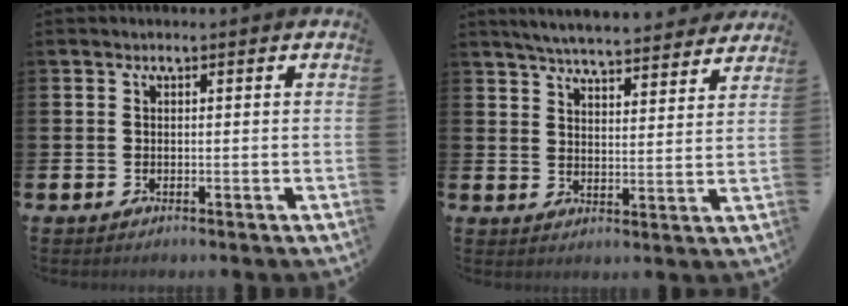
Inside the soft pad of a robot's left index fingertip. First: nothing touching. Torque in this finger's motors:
{"motor_torque": [0.14, -0.58, 0.85, 0.21]}